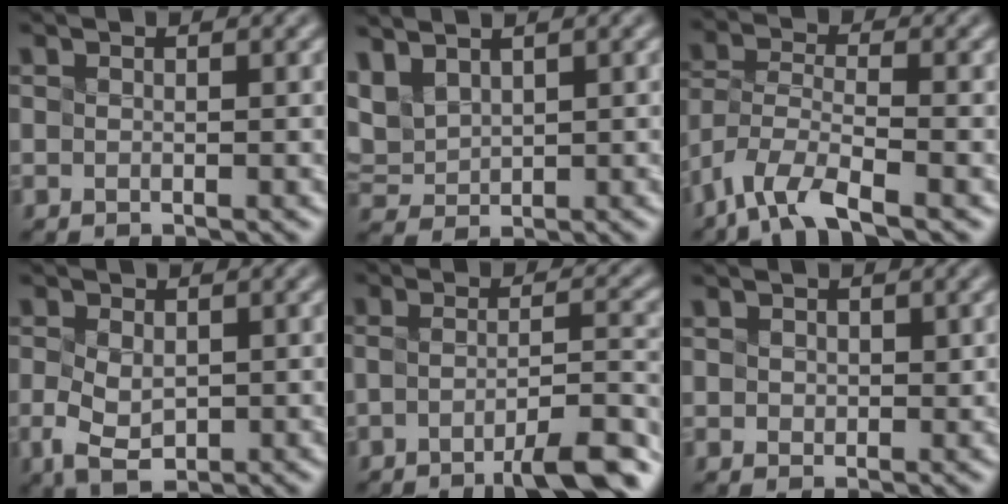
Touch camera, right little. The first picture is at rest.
{"total": 1.5, "force": [1.5, 0.2, 0.0], "torque": [-0.040, 0.004, 0.067]}
{"total": 6.0, "force": [-5.7, 0.1, 1.9], "torque": [-0.067, -0.019, -0.087]}
{"total": 1.6, "force": [-1.4, 0.4, 0.7], "torque": [-0.041, -0.013, 0.009]}
{"total": 5.6, "force": [-4.5, -0.1, 3.4], "torque": [-0.053, -0.009, -0.048]}
{"total": 1.1, "force": [-0.1, -0.4, -1.1], "torque": [0.002, 0.000, 0.022]}